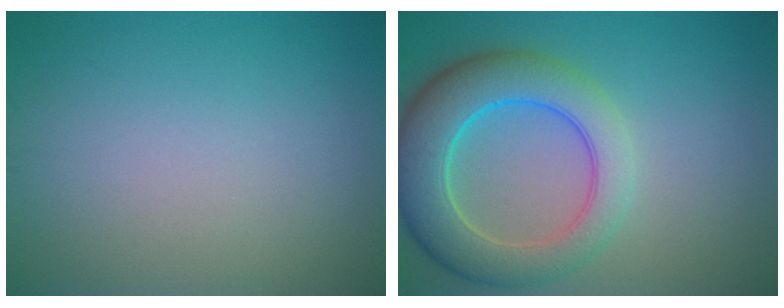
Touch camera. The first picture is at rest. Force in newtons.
{"total": 7.2, "press": 7.2, "slide": 0.6}